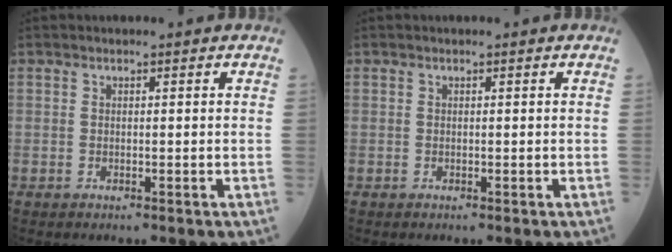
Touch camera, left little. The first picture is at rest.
{"total": 0.0}